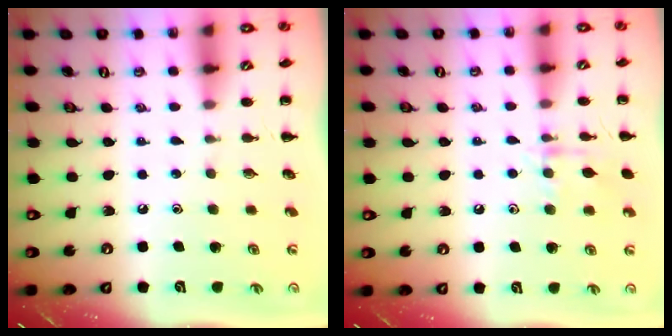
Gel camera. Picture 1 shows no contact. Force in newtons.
{"total": 8.1, "press": 8.1, "slide": 1.2}